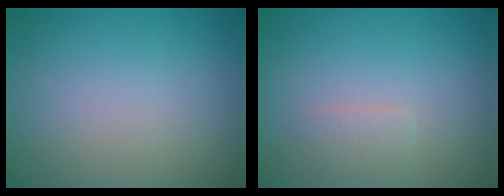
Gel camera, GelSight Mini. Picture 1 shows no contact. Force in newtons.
{"total": 1.0, "press": 1.0, "slide": 0.0}